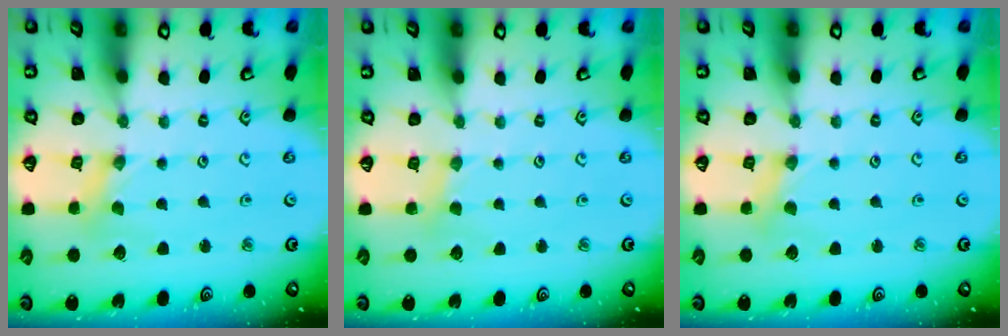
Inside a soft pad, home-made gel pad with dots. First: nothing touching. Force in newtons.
{"total": 2.2, "press": 2.2, "slide": 0.3}
{"total": 2.9, "press": 2.9, "slide": 0.6}